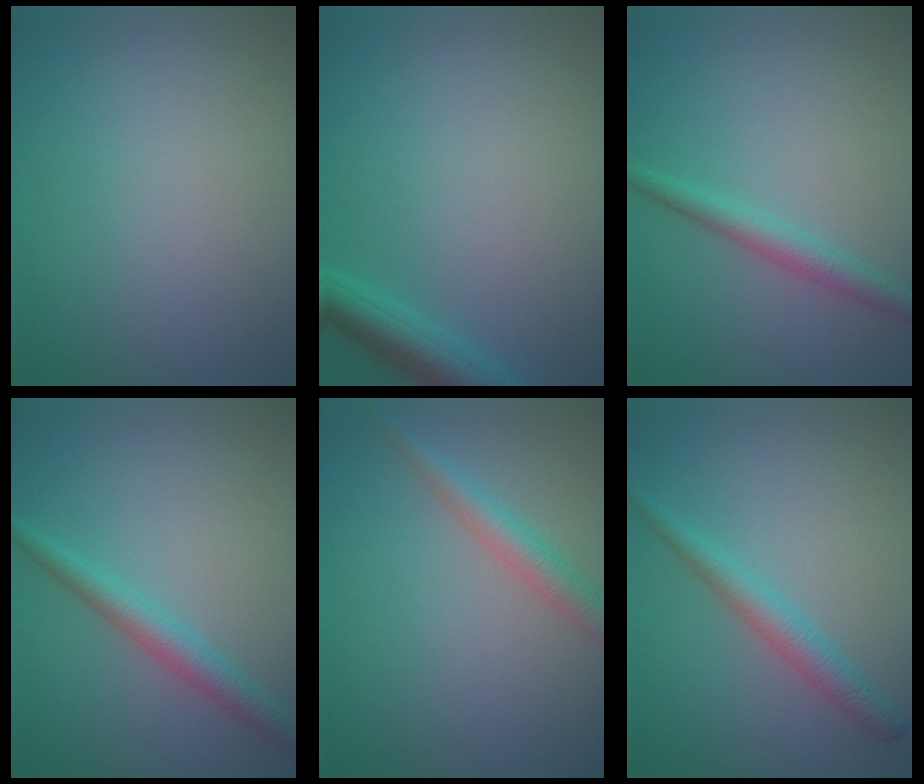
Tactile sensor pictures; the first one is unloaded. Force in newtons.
{"total": 3.4, "press": 3.4, "slide": 0.2}
{"total": 2.4, "press": 2.4, "slide": 0.1}
{"total": 2.8, "press": 2.8, "slide": 0.1}
{"total": 2.7, "press": 2.7, "slide": 0.1}
{"total": 2.5, "press": 2.5, "slide": 0.0}